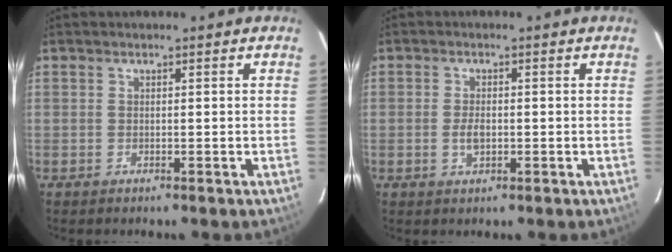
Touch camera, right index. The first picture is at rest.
{"total": 2.8, "force": [-0.5, 1.6, 2.2], "torque": [-0.040, 0.001, -0.008]}